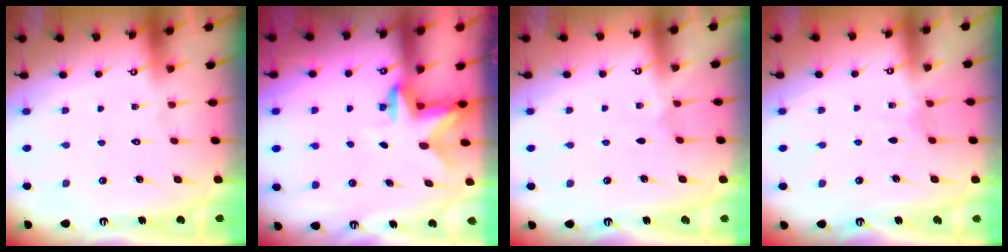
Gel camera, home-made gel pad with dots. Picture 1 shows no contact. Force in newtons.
{"total": 2.6, "press": 2.6, "slide": 0.6}
{"total": 0.6, "press": 0.6, "slide": 0.2}
{"total": 3.0, "press": 3.0, "slide": 0.3}